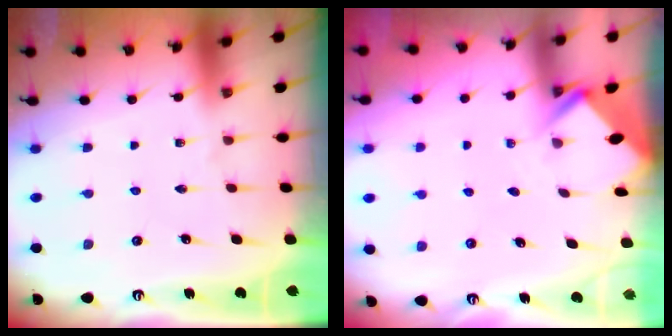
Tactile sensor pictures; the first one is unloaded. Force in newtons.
{"total": 2.9, "press": 2.9, "slide": 0.2}